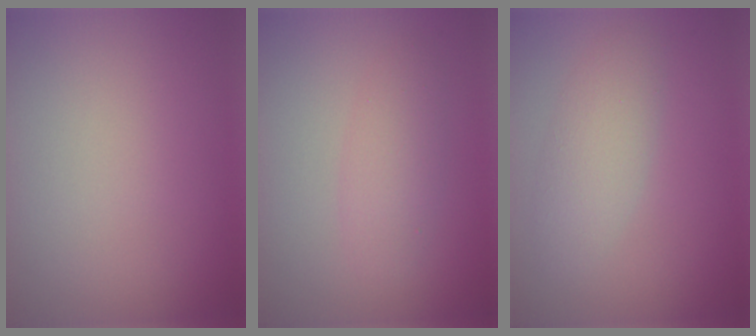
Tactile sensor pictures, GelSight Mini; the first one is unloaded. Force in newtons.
{"total": 2.3, "press": 2.3, "slide": 0.1}
{"total": 3.0, "press": 3.0, "slide": 0.1}